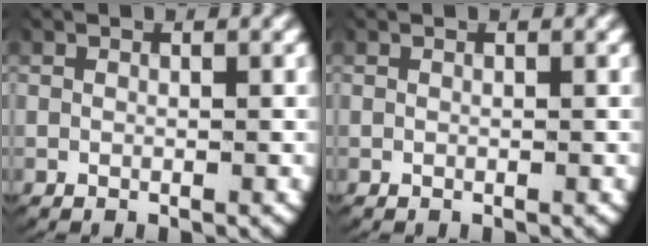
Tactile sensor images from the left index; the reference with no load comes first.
{"total": 0.0}